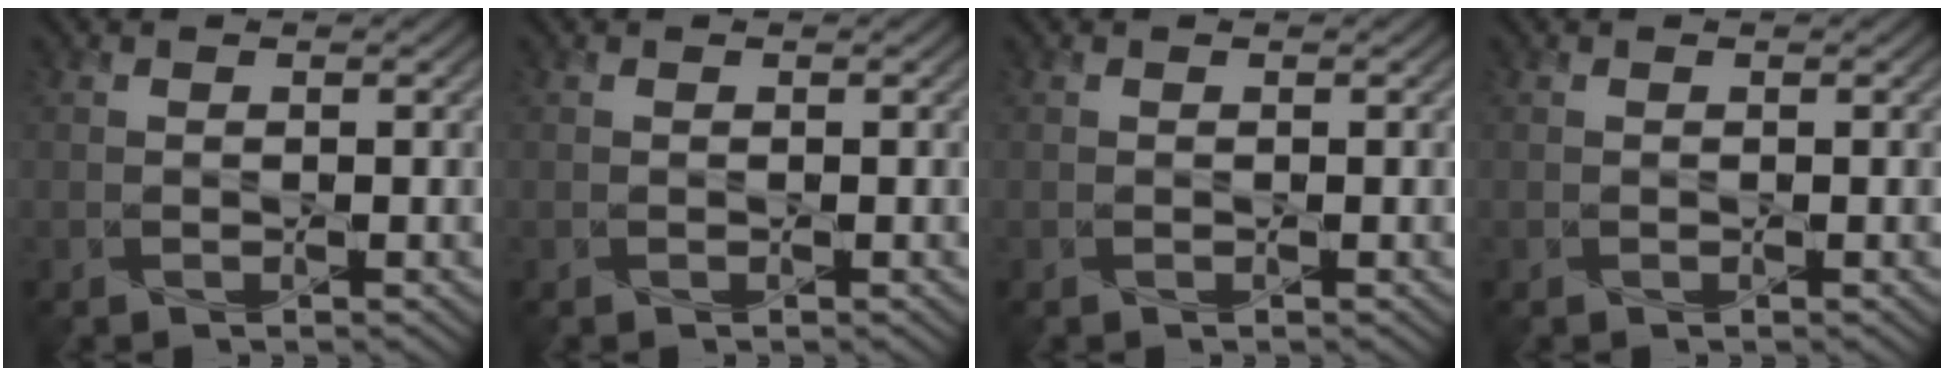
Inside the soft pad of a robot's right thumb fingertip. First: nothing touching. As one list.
[{"total": 0.0}, {"total": 0.0}, {"total": 0.0}]